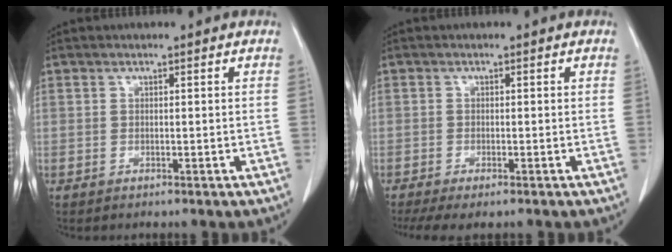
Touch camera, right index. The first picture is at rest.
{"total": 5.5, "force": [-4.1, 1.3, 3.5], "torque": [-0.059, -0.012, -0.068]}